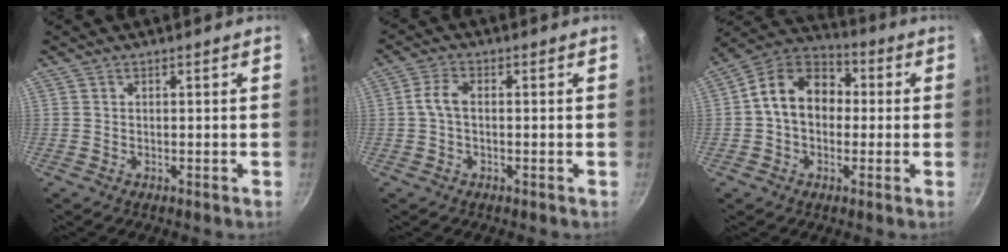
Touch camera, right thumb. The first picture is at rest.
{"total": 3.6, "force": [-0.1, 1.7, 3.2], "torque": [-0.075, 0.015, -0.008]}
{"total": 12.7, "force": [0.6, 9.6, 8.3], "torque": [-0.099, 0.035, -0.011]}